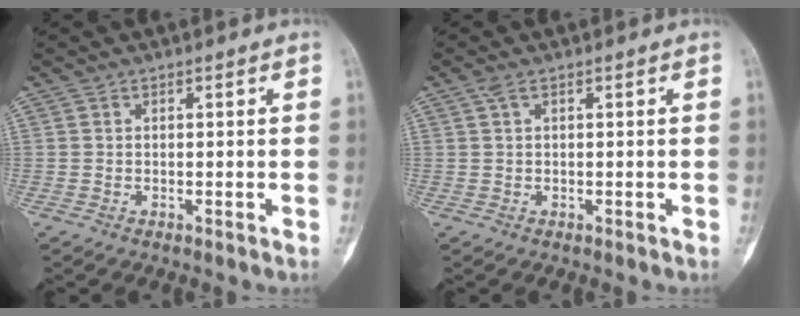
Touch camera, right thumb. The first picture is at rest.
{"total": 1.3, "force": [0.7, 0.4, 1.0], "torque": [-0.027, 0.012, 0.017]}